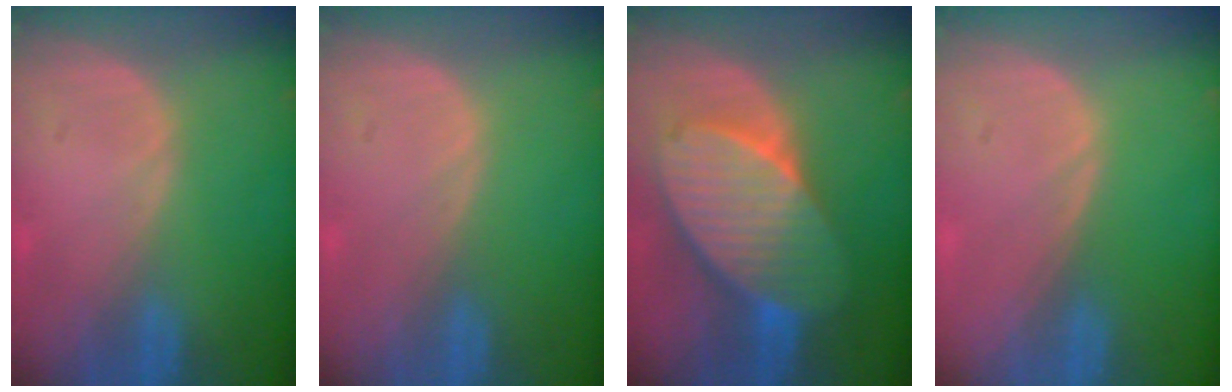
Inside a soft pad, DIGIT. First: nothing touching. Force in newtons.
{"total": 0.0}
{"total": 10.7, "press": 10.7, "slide": 0.6}
{"total": 0.0}